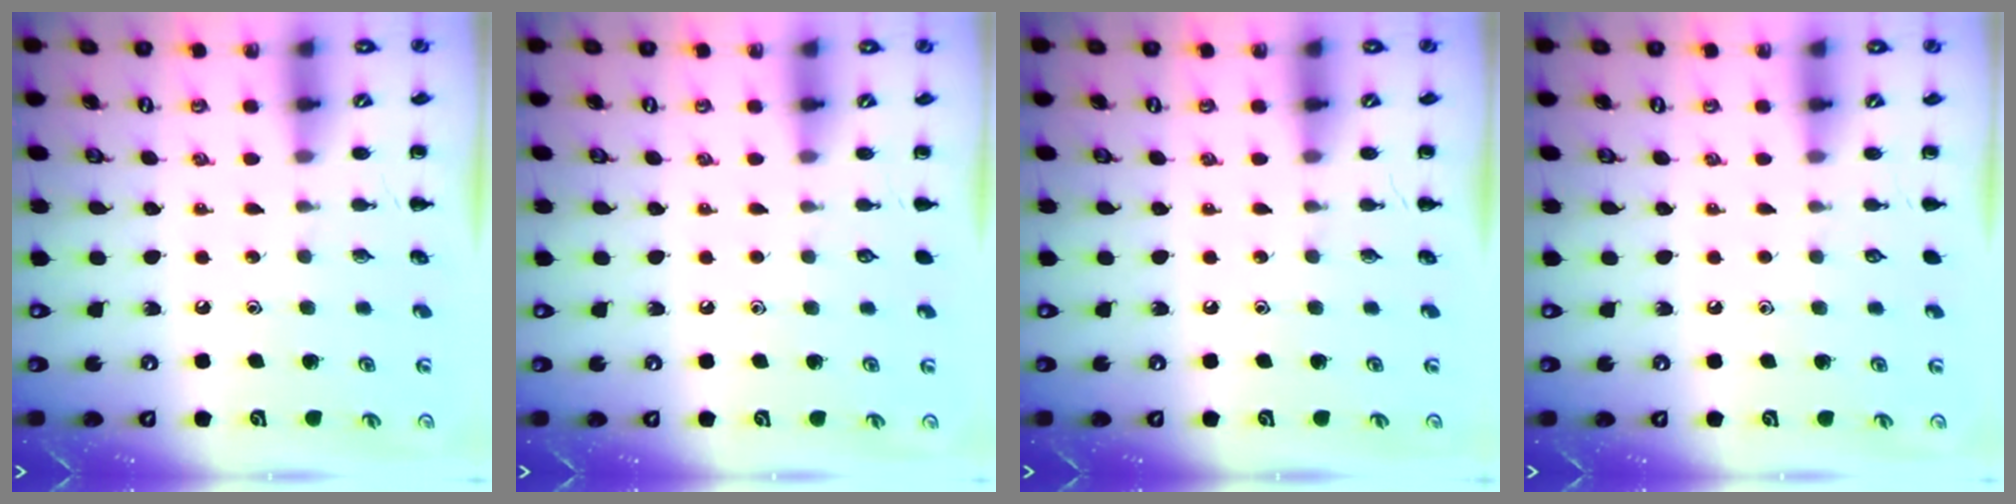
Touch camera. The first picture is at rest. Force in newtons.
{"total": 0.0}
{"total": 0.0}
{"total": 0.0}